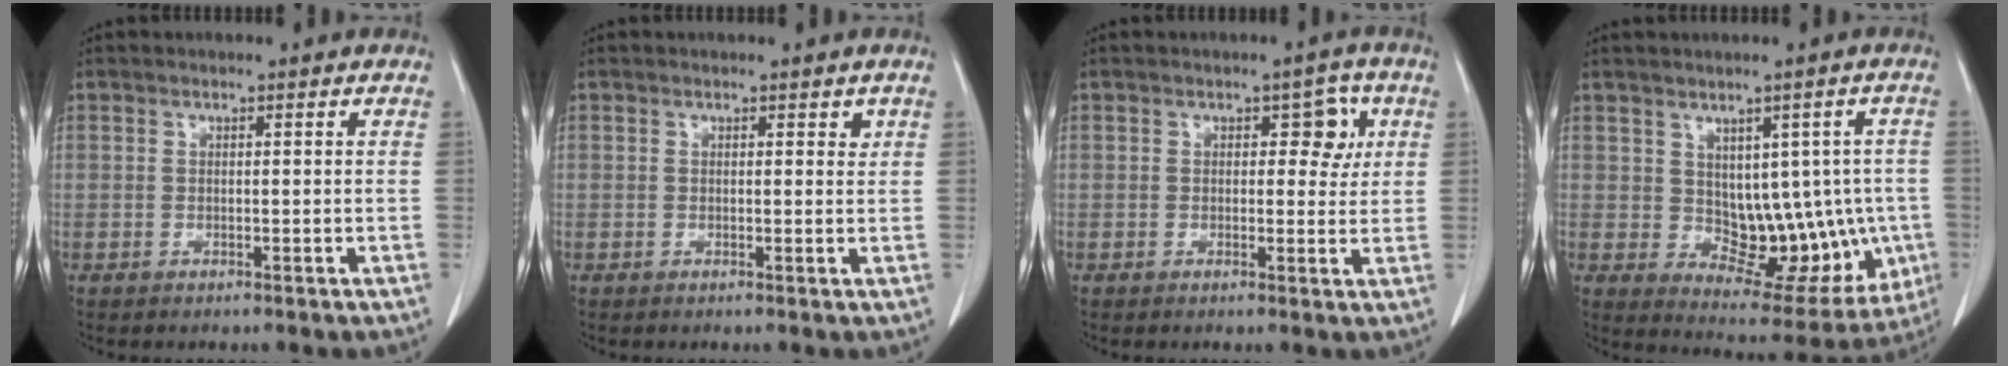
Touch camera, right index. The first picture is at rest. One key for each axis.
{"total": 0.9, "fx": 0.6, "fy": 0.5, "fz": 0.5, "tx": -0.002, "ty": -0.002, "tz": 0.003}
{"total": 4.0, "fx": 1.2, "fy": 2.3, "fz": 3.1, "tx": -0.030, "ty": 0.011, "tz": 0.015}
{"total": 12.9, "fx": -0.6, "fy": 7.3, "fz": 10.6, "tx": -0.112, "ty": 0.013, "tz": 0.020}